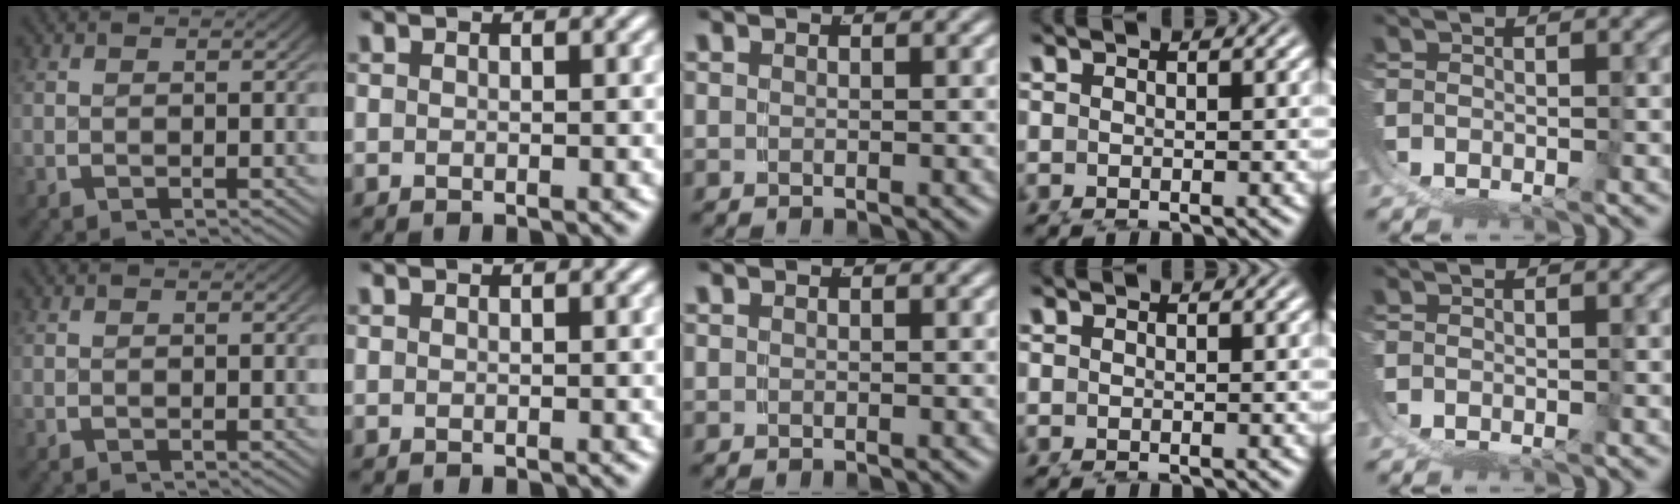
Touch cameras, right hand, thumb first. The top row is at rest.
{}